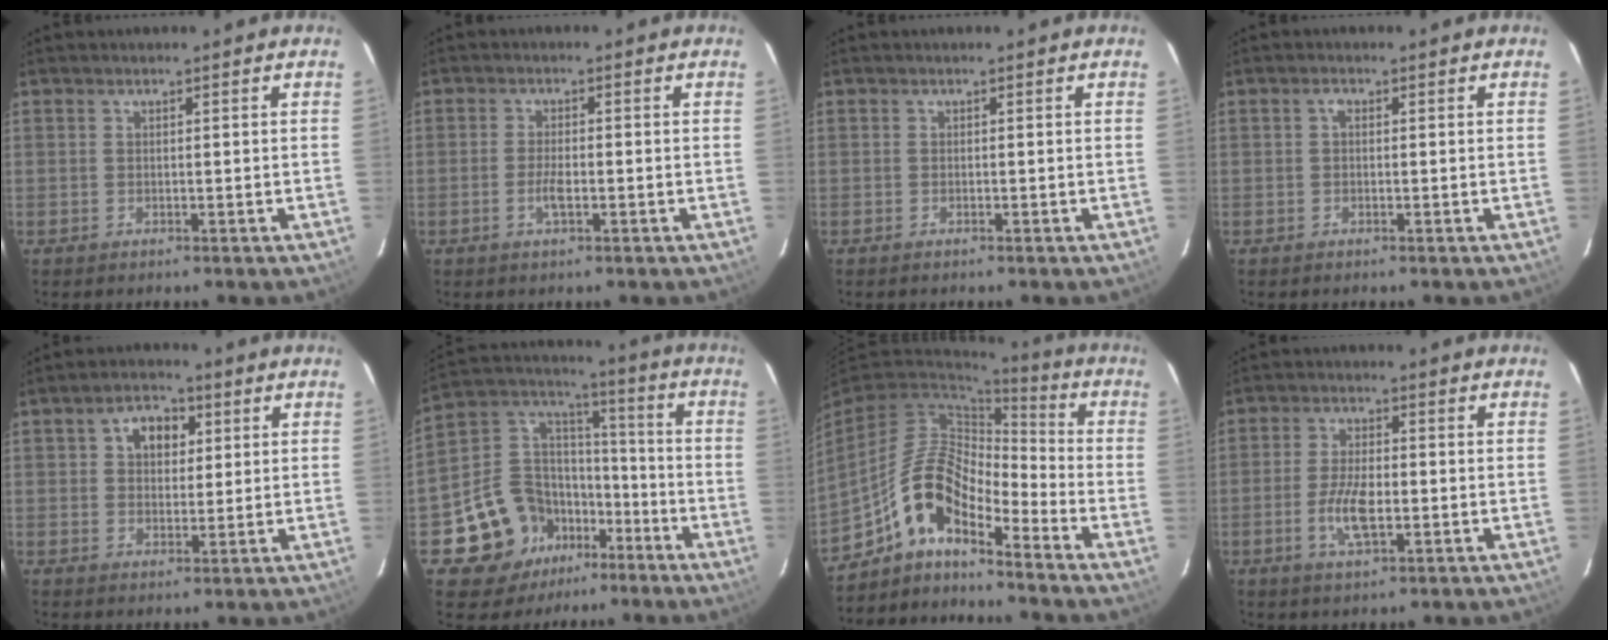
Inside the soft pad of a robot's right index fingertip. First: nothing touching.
{"total": 2.9, "force": [-1.0, 0.9, 2.6], "torque": [-0.055, 0.000, -0.021]}
{"total": 0.0}
{"total": 0.9, "force": [0.2, 0.6, 0.7], "torque": [-0.014, 0.006, 0.000]}
{"total": 6.1, "force": [2.1, 4.3, 3.8], "torque": [-0.059, 0.020, 0.037]}
{"total": 15.4, "force": [-8.8, 11.8, 4.6], "torque": [-0.118, 0.061, -0.139]}
{"total": 10.3, "force": [-7.1, 3.5, 6.6], "torque": [-0.132, 0.018, -0.143]}
{"total": 6.8, "force": [-1.8, 2.6, 6.1], "torque": [-0.126, -0.002, -0.036]}